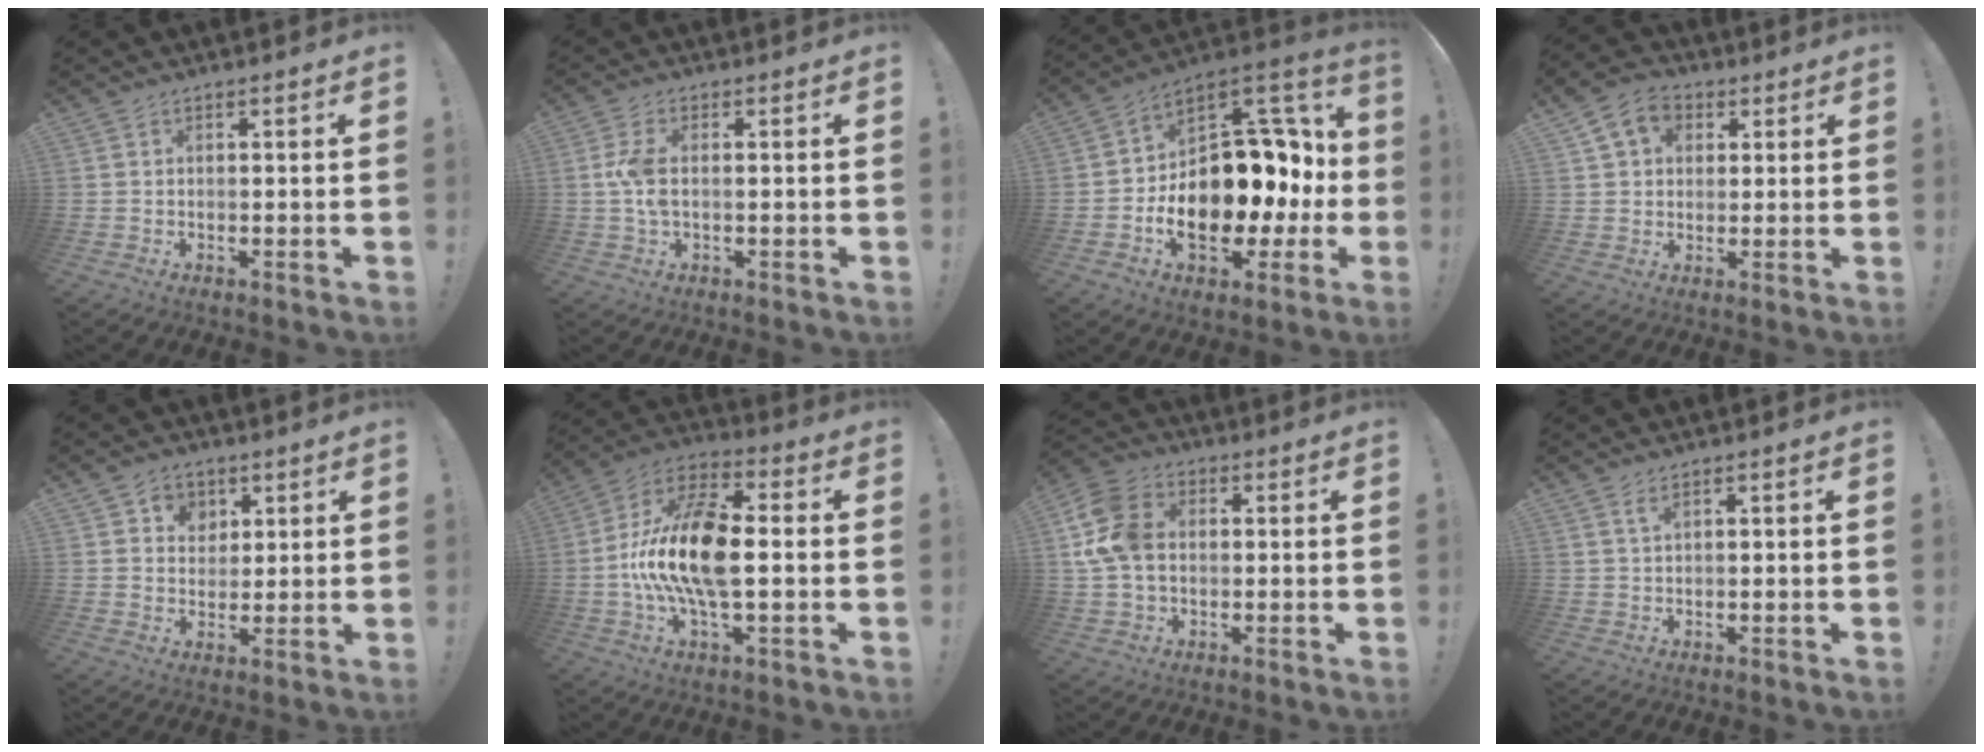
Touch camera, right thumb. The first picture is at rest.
{"total": 6.1, "force": [-0.2, 2.8, 5.4], "torque": [-0.109, 0.000, -0.006]}
{"total": 19.2, "force": [-3.1, 12.3, 14.5], "torque": [-0.199, -0.003, -0.030]}
{"total": 9.3, "force": [3.7, 7.4, 4.3], "torque": [-0.068, -0.004, 0.075]}
{"total": 6.3, "force": [2.7, 5.6, 1.1], "torque": [-0.005, -0.019, 0.049]}
{"total": 18.8, "force": [-0.9, 8.3, 16.8], "torque": [-0.309, 0.003, -0.013]}
{"total": 13.7, "force": [1.0, 10.1, 9.2], "torque": [-0.187, 0.009, 0.020]}
{"total": 2.0, "force": [1.3, 0.5, 1.4], "torque": [-0.022, -0.002, 0.022]}